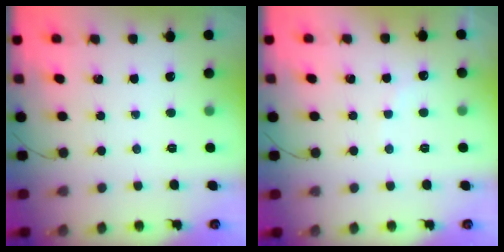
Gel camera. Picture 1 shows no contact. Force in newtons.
{"total": 5.3, "press": 5.2, "slide": 1.0}